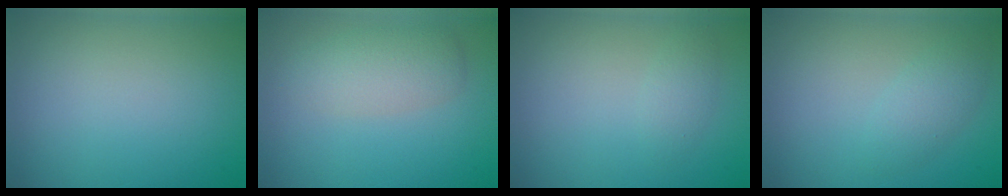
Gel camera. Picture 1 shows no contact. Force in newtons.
{"total": 3.1, "press": 3.1, "slide": 0.1}
{"total": 1.2, "press": 1.2, "slide": 0.0}
{"total": 2.0, "press": 2.0, "slide": 0.2}